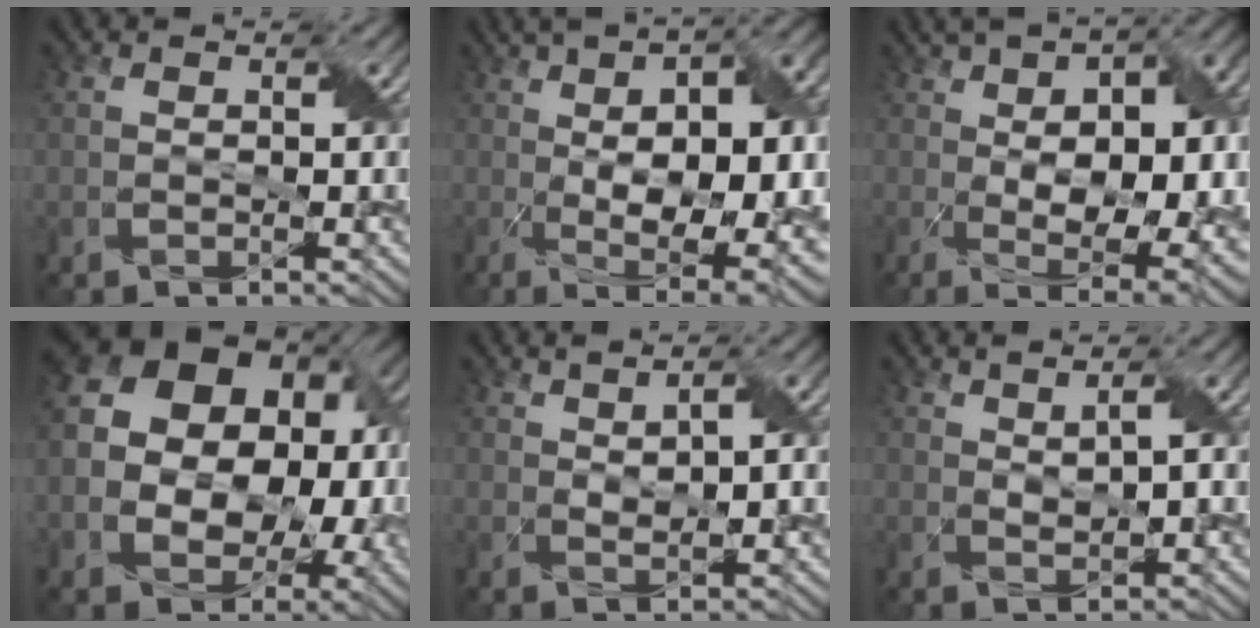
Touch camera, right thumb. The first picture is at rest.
{"total": 20.3, "force": [0.9, 8.4, 18.4], "torque": [-0.278, 0.025, 0.034]}
{"total": 19.0, "force": [1.4, 9.2, 16.6], "torque": [-0.259, 0.014, 0.049]}
{"total": 16.7, "force": [0.7, 12.5, 11.0], "torque": [-0.200, -0.007, 0.025]}
{"total": 5.1, "force": [1.5, 1.9, 4.5], "torque": [-0.072, 0.006, 0.026]}
{"total": 4.0, "force": [1.5, 1.2, 3.5], "torque": [-0.056, 0.000, 0.025]}